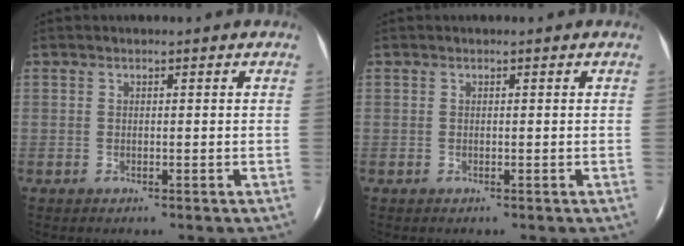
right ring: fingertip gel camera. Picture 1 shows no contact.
{"total": 0.0}